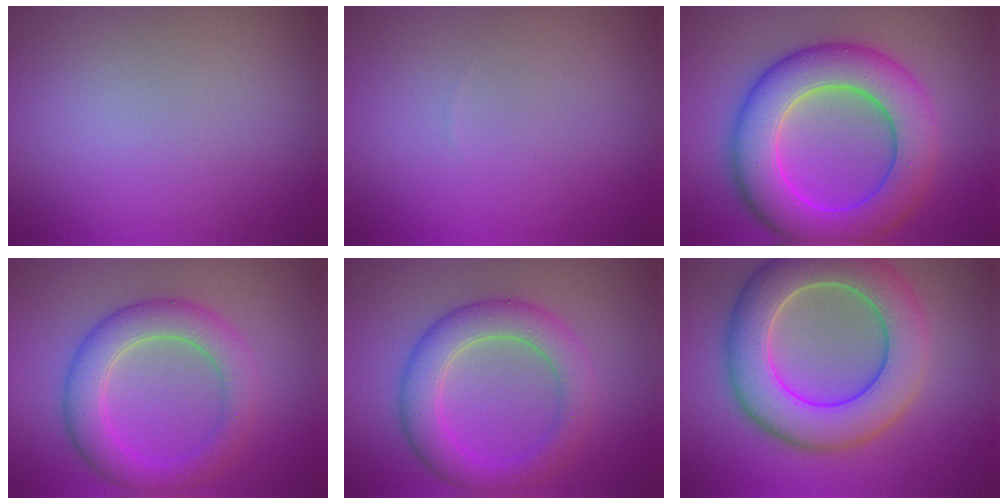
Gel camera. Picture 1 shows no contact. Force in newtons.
{"total": 0.0}
{"total": 9.5, "press": 9.5, "slide": 0.2}
{"total": 5.2, "press": 5.2, "slide": 0.1}
{"total": 5.2, "press": 5.2, "slide": 0.1}
{"total": 9.2, "press": 9.2, "slide": 0.4}